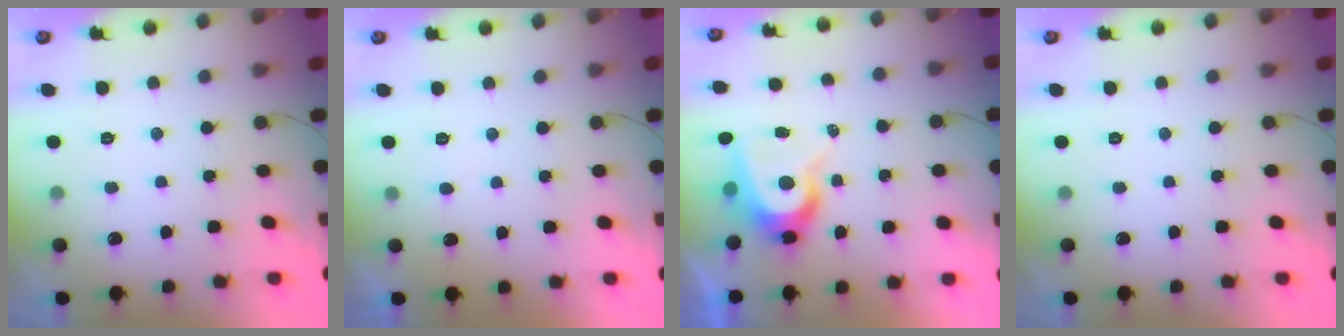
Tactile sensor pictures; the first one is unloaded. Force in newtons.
{"total": 2.3, "press": 2.3, "slide": 0.1}
{"total": 8.4, "press": 8.4, "slide": 0.5}
{"total": 0.0}